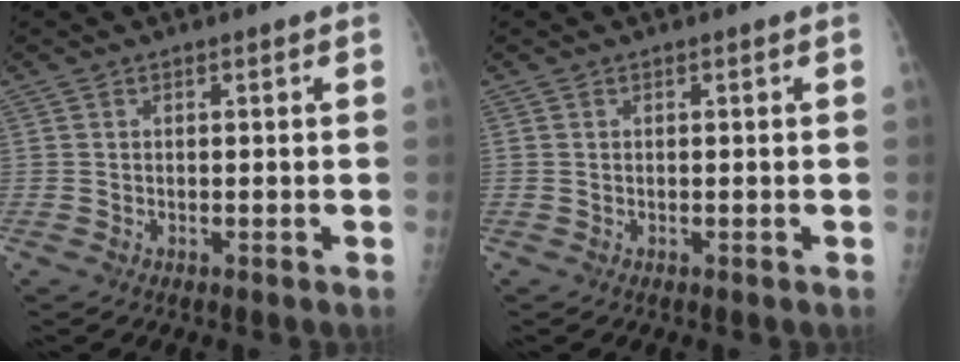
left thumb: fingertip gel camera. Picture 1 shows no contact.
{"total": 0.0}